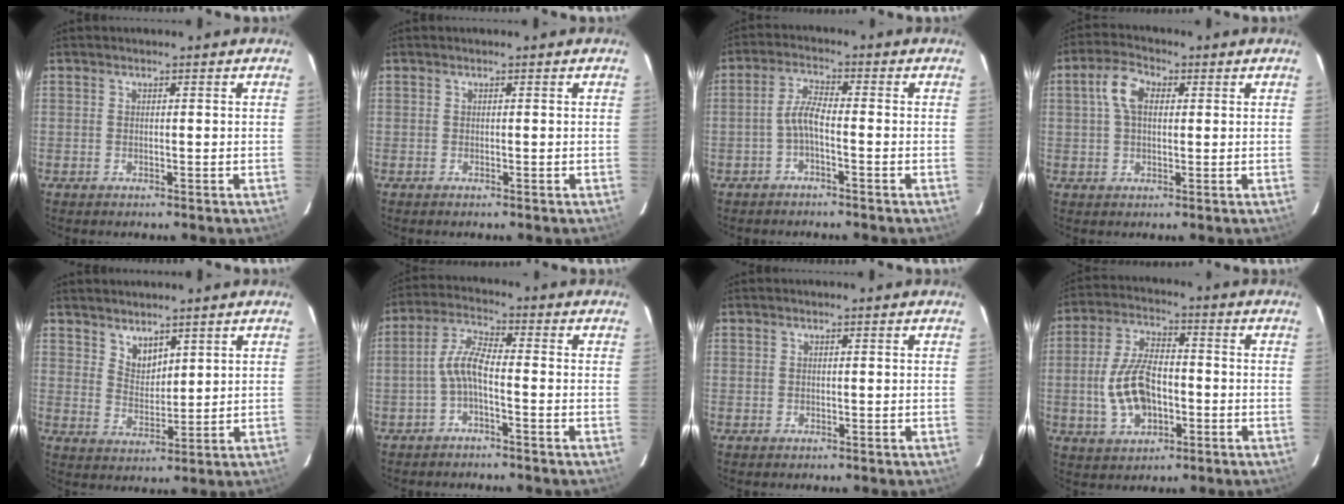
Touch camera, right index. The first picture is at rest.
{"total": 0.0}
{"total": 3.6, "force": [-1.7, 0.6, 3.2], "torque": [-0.074, 0.011, -0.036]}
{"total": 6.0, "force": [1.3, 3.6, 4.6], "torque": [-0.092, 0.020, 0.024]}
{"total": 4.6, "force": [3.7, 2.4, 1.6], "torque": [-0.018, 0.000, 0.071]}
{"total": 5.0, "force": [-2.0, 1.1, 4.5], "torque": [-0.103, 0.015, -0.041]}
{"total": 0.0}
{"total": 11.6, "force": [-2.3, 6.4, 9.4], "torque": [-0.194, 0.008, -0.034]}